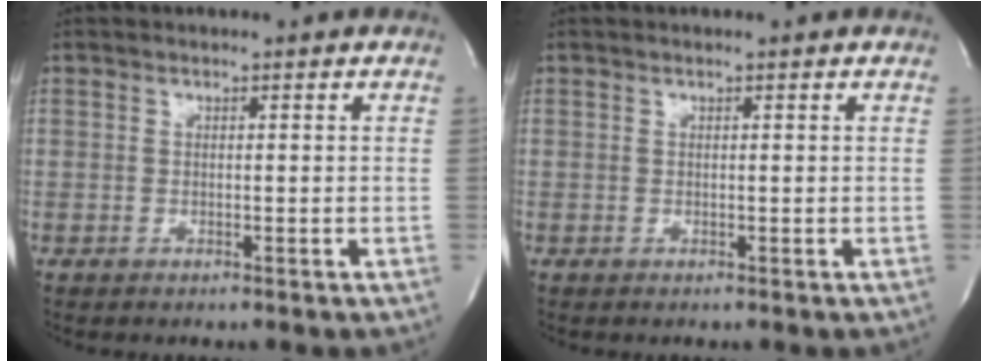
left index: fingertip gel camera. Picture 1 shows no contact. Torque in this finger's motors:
{"motor_torque": [0.09, -0.06, 0.08, -0.01]}